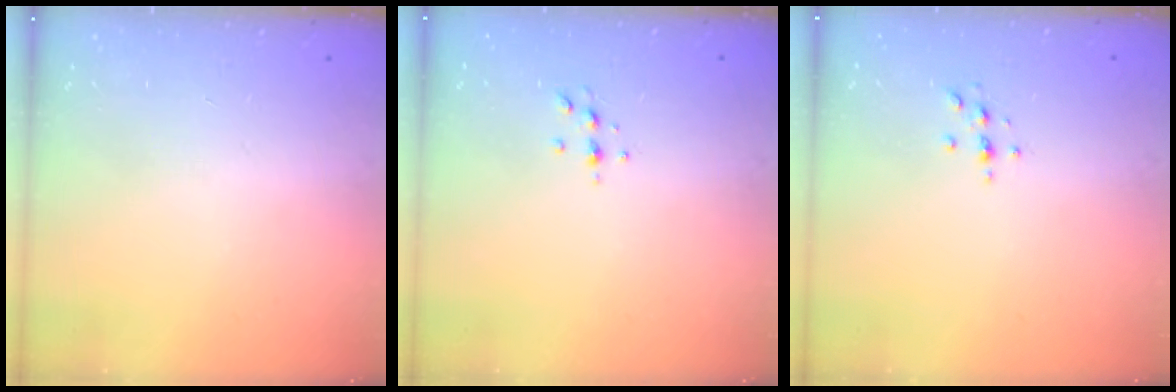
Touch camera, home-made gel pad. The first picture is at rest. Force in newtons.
{"total": 4.3, "press": 4.2, "slide": 1.1}
{"total": 3.0, "press": 3.0, "slide": 0.3}